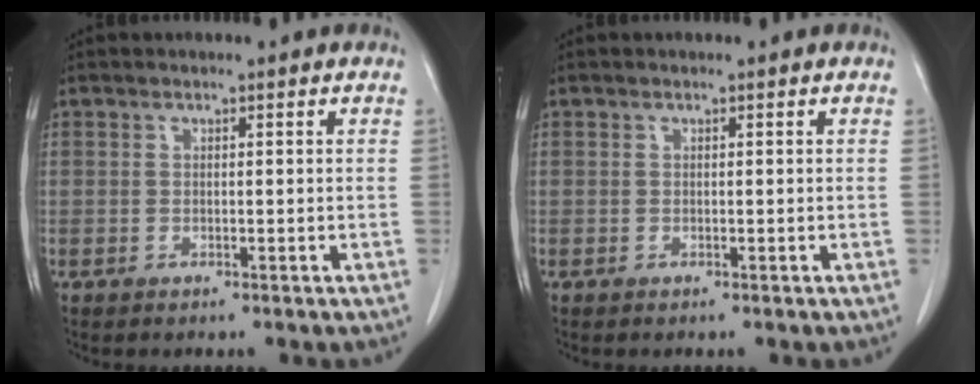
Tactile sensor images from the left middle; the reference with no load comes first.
{"total": 0.0}